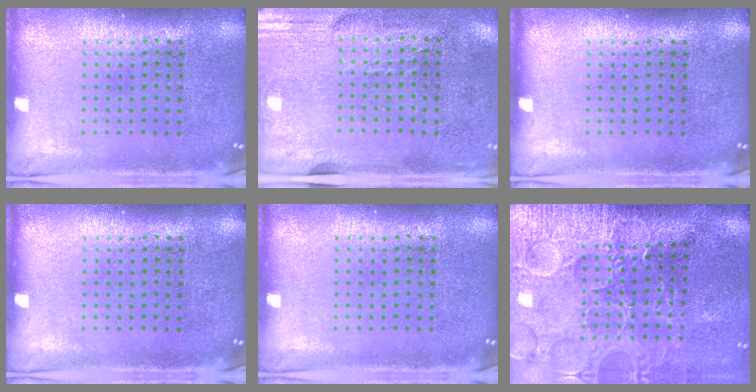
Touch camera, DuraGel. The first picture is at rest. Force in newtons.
{"total": 2.9, "press": 2.4, "slide": 1.6}
{"total": 0.0}
{"total": 0.0}
{"total": 0.0}
{"total": 4.5, "press": 3.9, "slide": 2.2}